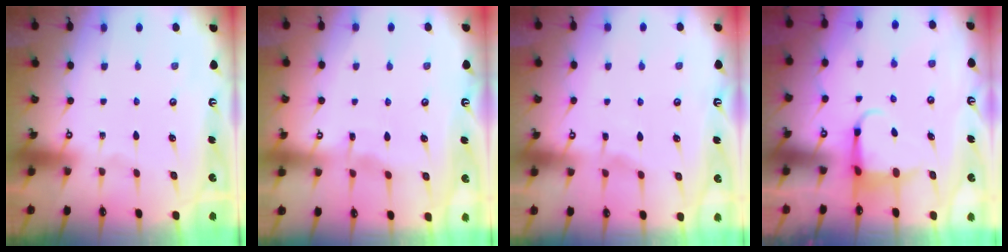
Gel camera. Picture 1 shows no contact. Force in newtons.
{"total": 3.9, "press": 3.9, "slide": 0.2}
{"total": 2.9, "press": 2.9, "slide": 0.4}
{"total": 3.8, "press": 3.7, "slide": 0.7}